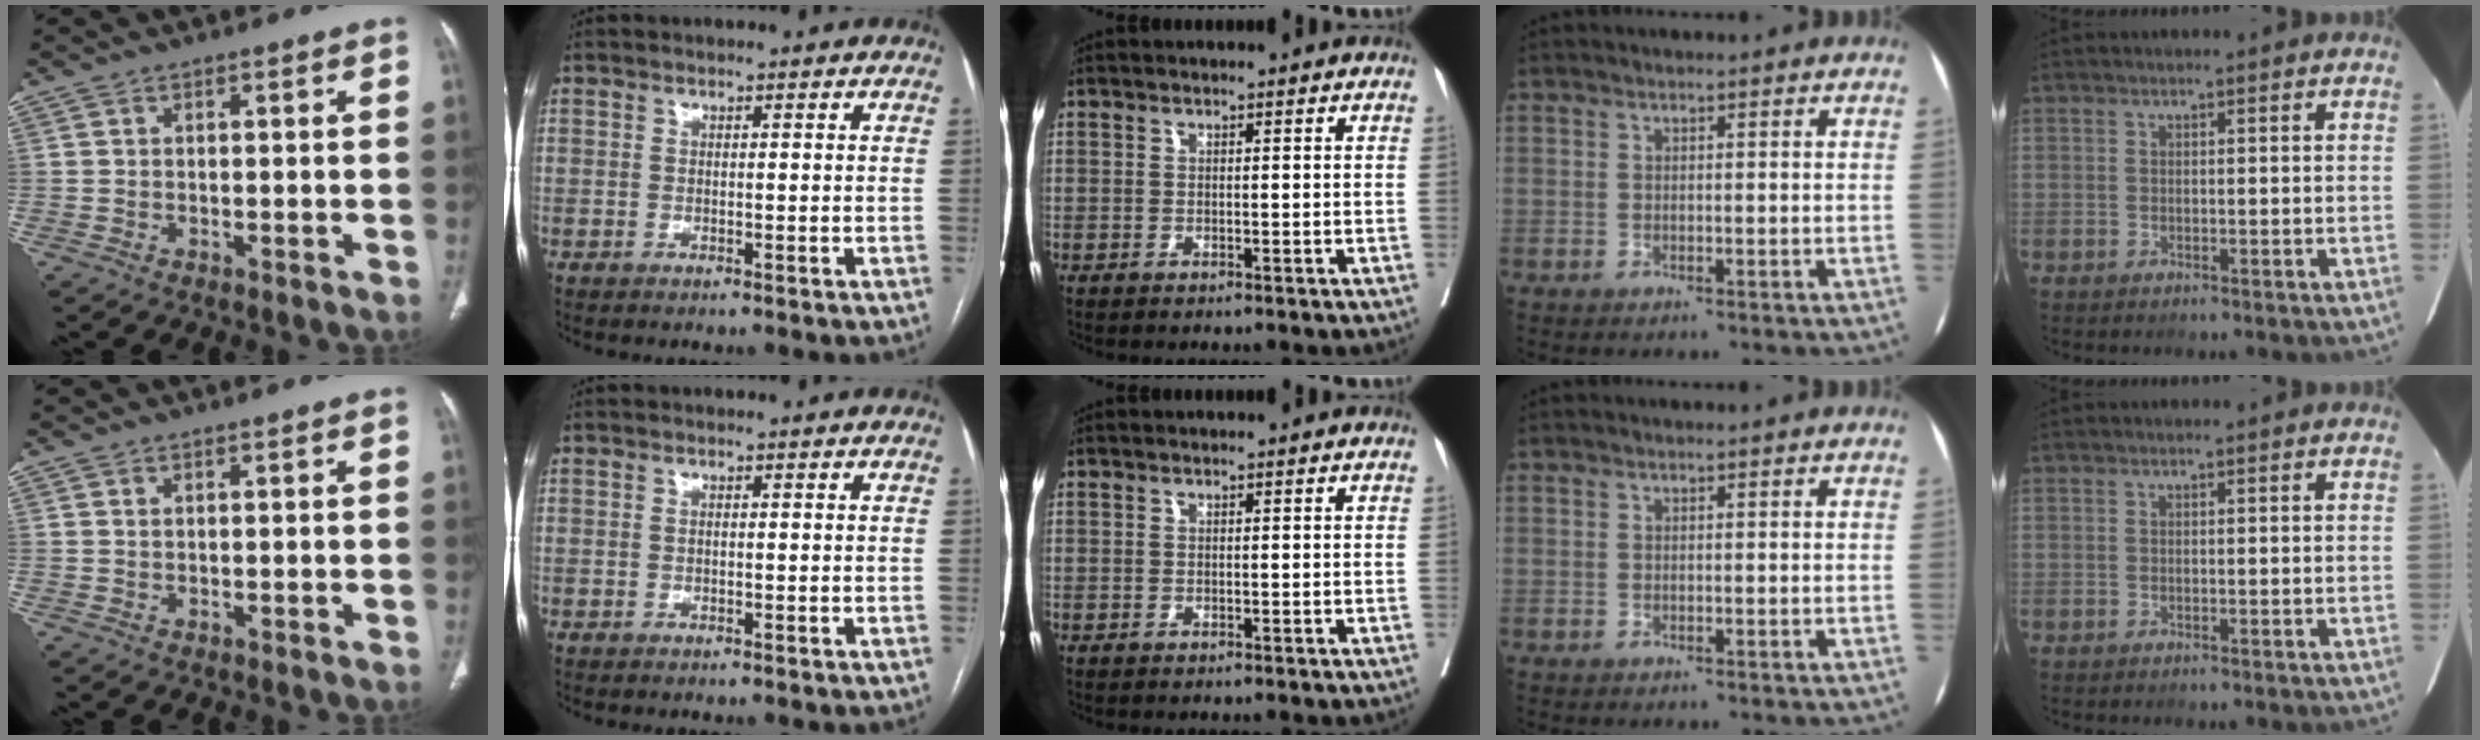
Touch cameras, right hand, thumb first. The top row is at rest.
{"thumb": {"total": 0.5, "force": [0.5, 0.0, 0.2], "torque": [-0.005, -0.003, 0.009]}}